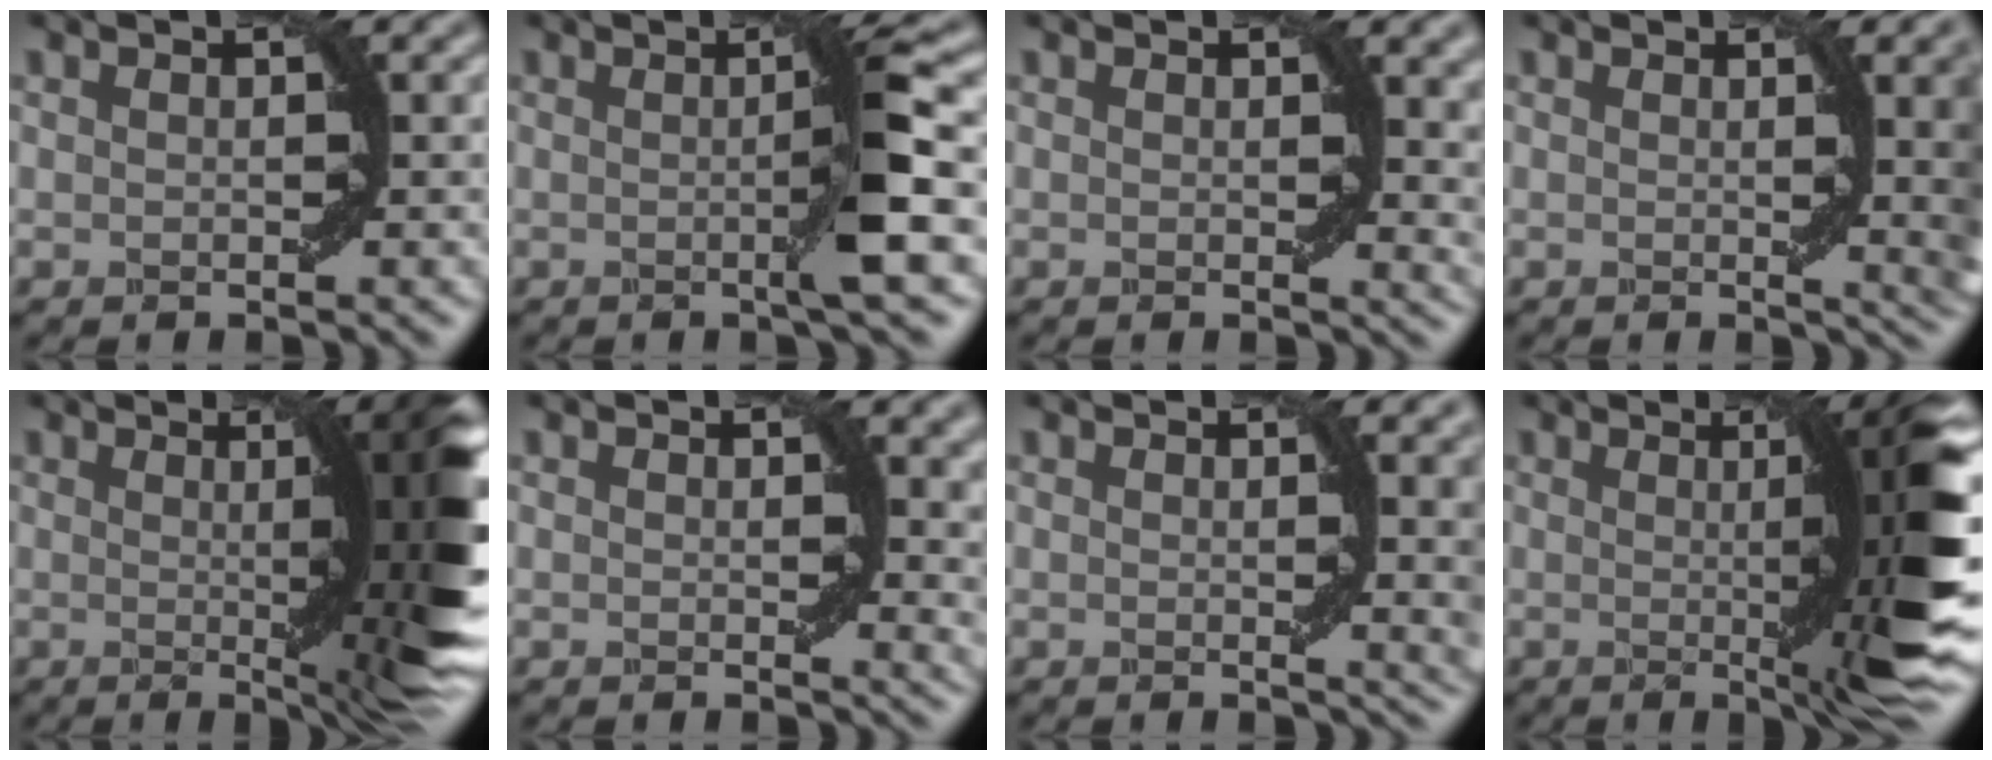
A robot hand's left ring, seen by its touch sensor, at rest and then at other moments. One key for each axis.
{"total": 4.6, "fx": -0.1, "fy": 0.2, "fz": 4.5, "tx": -0.069, "ty": -0.001, "tz": -0.004}
{"total": 3.4, "fx": 1.2, "fy": 1.2, "fz": 2.9, "tx": -0.027, "ty": -0.004, "tz": 0.019}
{"total": 8.3, "fx": 0.7, "fy": 2.6, "fz": 7.9, "tx": -0.058, "ty": 0.008, "tz": 0.009}
{"total": 12.5, "fx": 0.6, "fy": 2.6, "fz": 12.2, "tx": -0.111, "ty": 0.006, "tz": 0.014}
{"total": 3.5, "fx": 1.1, "fy": 1.3, "fz": 3.0, "tx": -0.026, "ty": -0.005, "tz": 0.018}
{"total": 6.9, "fx": 0.8, "fy": 2.2, "fz": 6.5, "tx": -0.050, "ty": 0.001, "tz": 0.015}
{"total": 11.5, "fx": 0.3, "fy": 1.6, "fz": 11.4, "tx": -0.133, "ty": -0.001, "tz": 0.009}